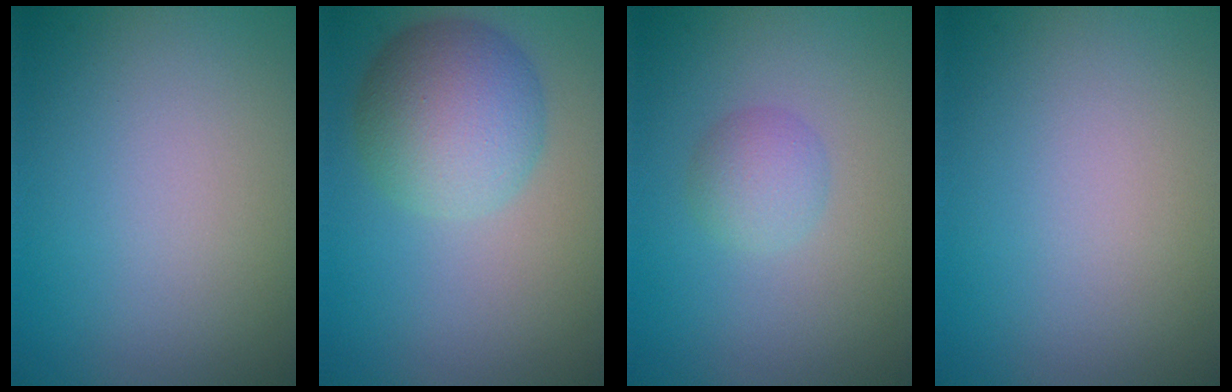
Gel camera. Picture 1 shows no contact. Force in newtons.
{"total": 6.2, "press": 6.2, "slide": 0.1}
{"total": 2.0, "press": 2.0, "slide": 0.0}
{"total": 0.0}